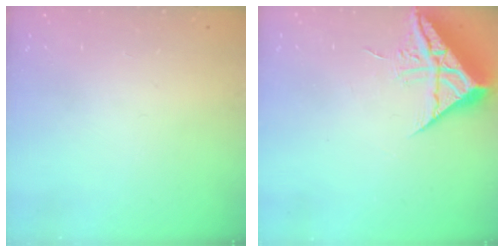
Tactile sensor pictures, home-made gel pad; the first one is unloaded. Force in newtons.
{"total": 9.7, "press": 9.6, "slide": 0.8}